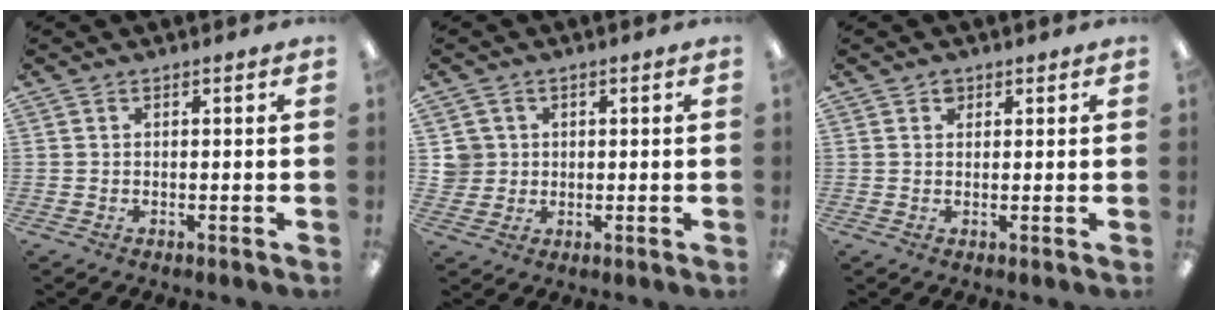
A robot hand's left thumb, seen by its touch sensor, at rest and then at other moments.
{"total": 4.4, "force": [0.9, 4.2, 0.4], "torque": [-0.014, 0.006, 0.017]}
{"total": 1.6, "force": [1.0, 1.1, 0.5], "torque": [-0.003, -0.002, 0.017]}